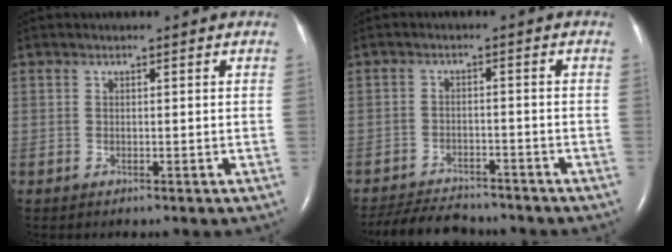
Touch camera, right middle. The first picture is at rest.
{"total": 9.0, "force": [-8.5, 1.9, 2.5], "torque": [-0.043, -0.008, -0.129]}